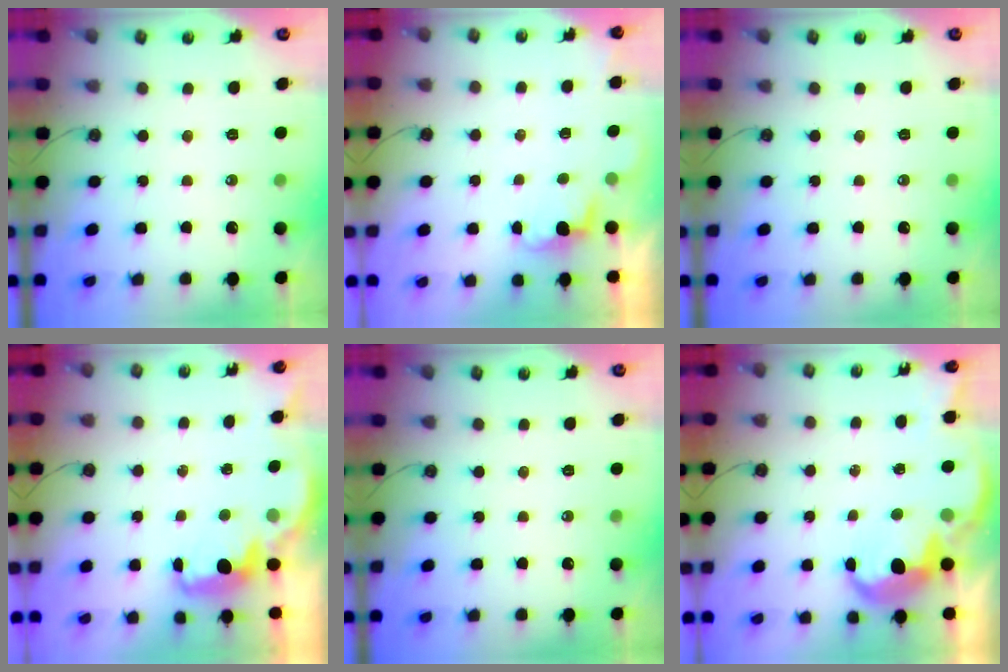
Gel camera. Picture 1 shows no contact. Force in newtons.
{"total": 0.7, "press": 0.2, "slide": 0.7}
{"total": 0.0}
{"total": 2.1, "press": 2.0, "slide": 0.7}
{"total": 0.0}
{"total": 7.6, "press": 7.5, "slide": 0.6}